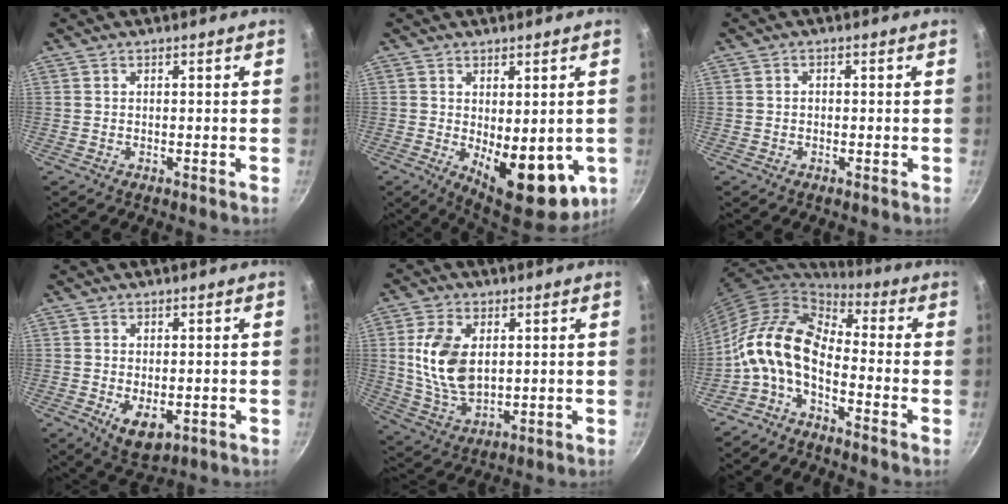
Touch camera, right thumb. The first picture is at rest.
{"total": 14.3, "force": [-2.4, 6.6, 12.5], "torque": [-0.142, -0.022, -0.016]}
{"total": 0.8, "force": [-0.3, 0.6, 0.4], "torque": [-0.006, 0.004, -0.005]}
{"total": 6.6, "force": [-1.4, 3.8, 5.2], "torque": [-0.076, -0.013, -0.010]}
{"total": 12.7, "force": [2.0, 7.8, 9.7], "torque": [-0.173, -0.017, 0.045]}
{"total": 13.1, "force": [-3.4, 7.2, 10.3], "torque": [-0.189, 0.041, -0.083]}